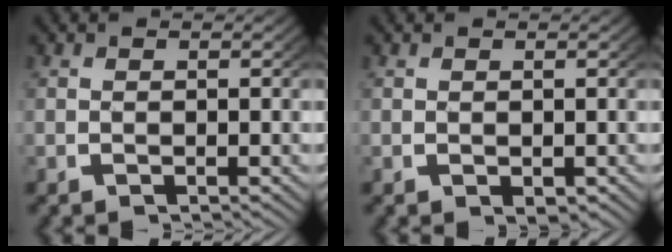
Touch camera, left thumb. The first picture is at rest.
{"total": 1.0, "force": [0.0, 0.7, 0.7], "torque": [-0.009, -0.009, 0.008]}